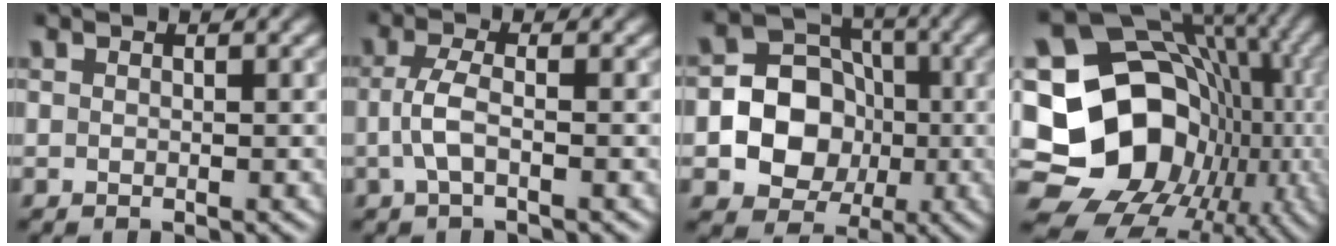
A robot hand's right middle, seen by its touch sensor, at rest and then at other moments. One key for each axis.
{"total": 2.4, "fx": -0.6, "fy": 0.7, "fz": 2.2, "tx": -0.050, "ty": 0.003, "tz": -0.015}
{"total": 9.2, "fx": -1.6, "fy": 8.1, "fz": 4.0, "tx": -0.061, "ty": 0.002, "tz": -0.056}
{"total": 21.5, "fx": -3.2, "fy": 18.5, "fz": 10.5, "tx": -0.152, "ty": 0.019, "tz": -0.072}